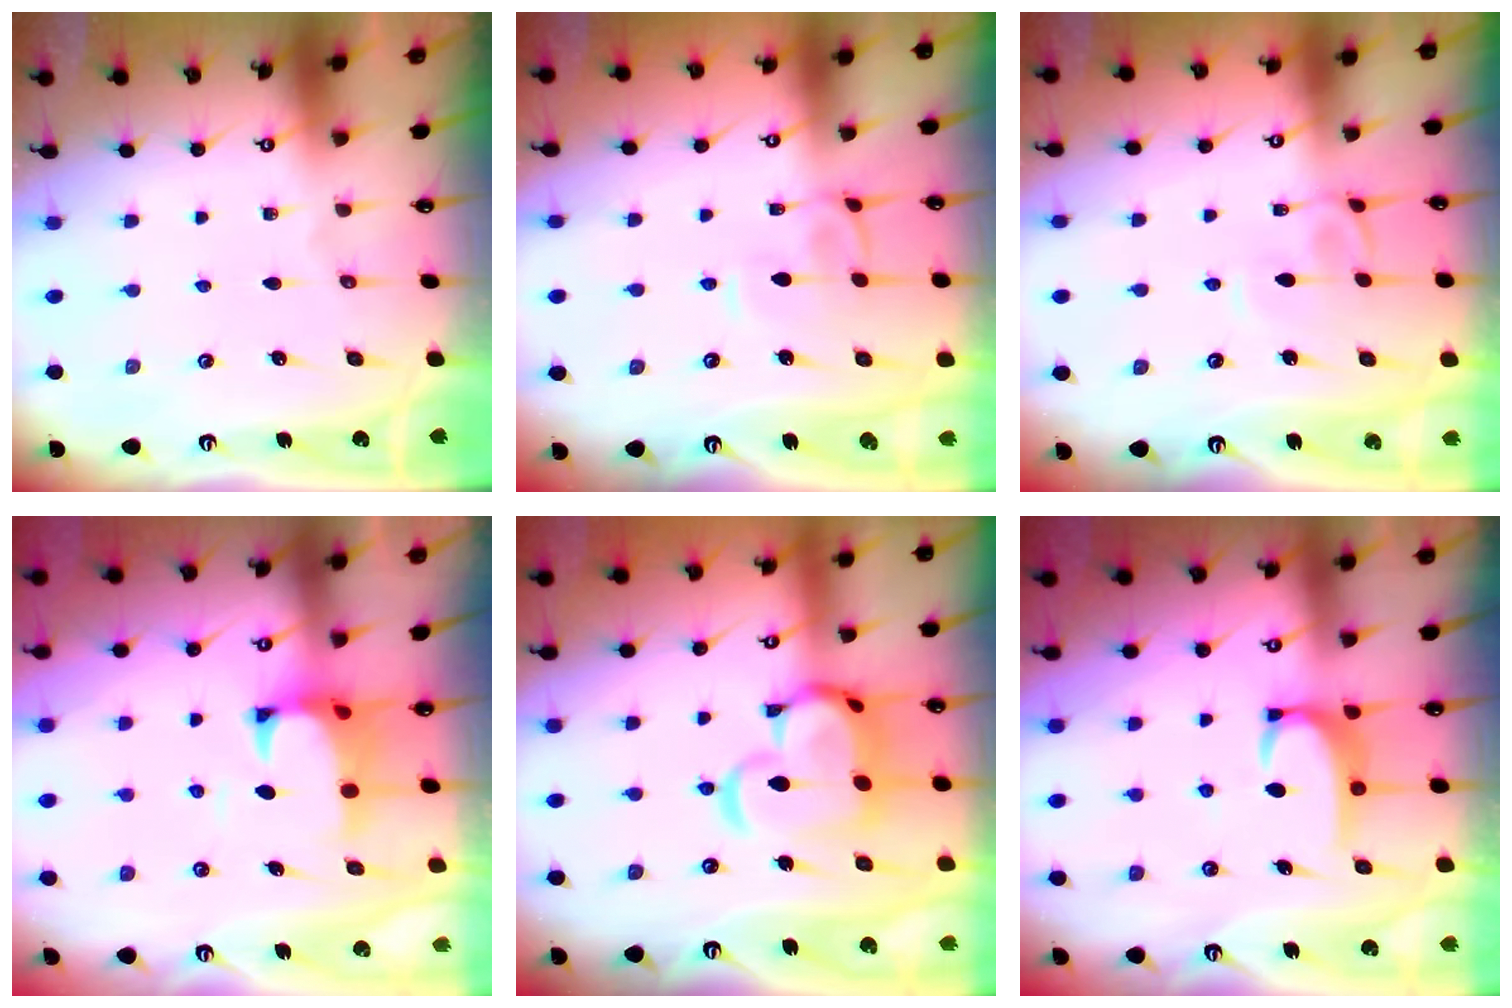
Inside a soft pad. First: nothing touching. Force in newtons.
{"total": 2.4, "press": 2.4, "slide": 0.6}
{"total": 2.4, "press": 2.4, "slide": 0.3}
{"total": 1.7, "press": 1.3, "slide": 1.1}
{"total": 10.6, "press": 10.5, "slide": 1.4}
{"total": 3.7, "press": 3.7, "slide": 0.4}